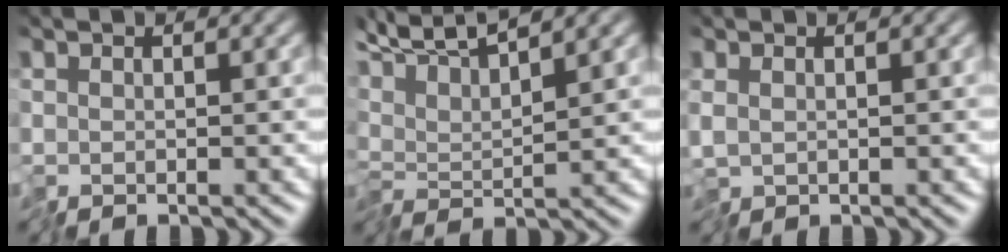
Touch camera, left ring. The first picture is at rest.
{"total": 4.5, "force": [3.3, 0.4, 3.0], "torque": [-0.059, 0.020, 0.053]}
{"total": 0.6, "force": [0.0, 0.2, 0.6], "torque": [-0.017, -0.002, 0.000]}